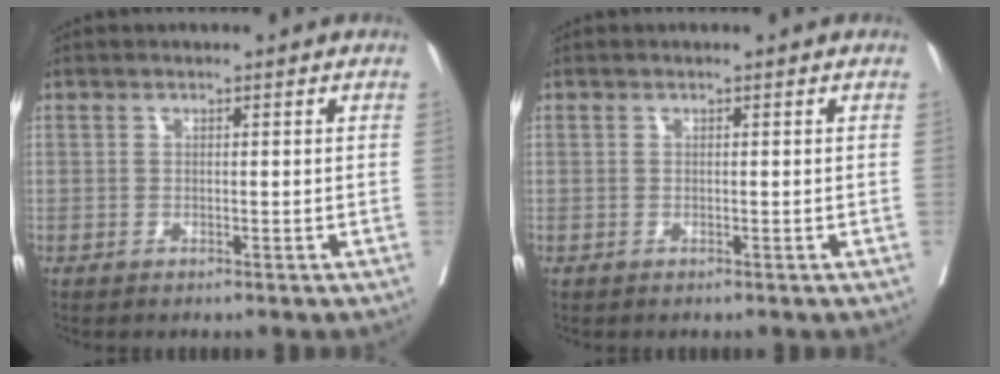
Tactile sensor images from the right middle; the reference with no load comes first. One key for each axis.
{"total": 0.0}